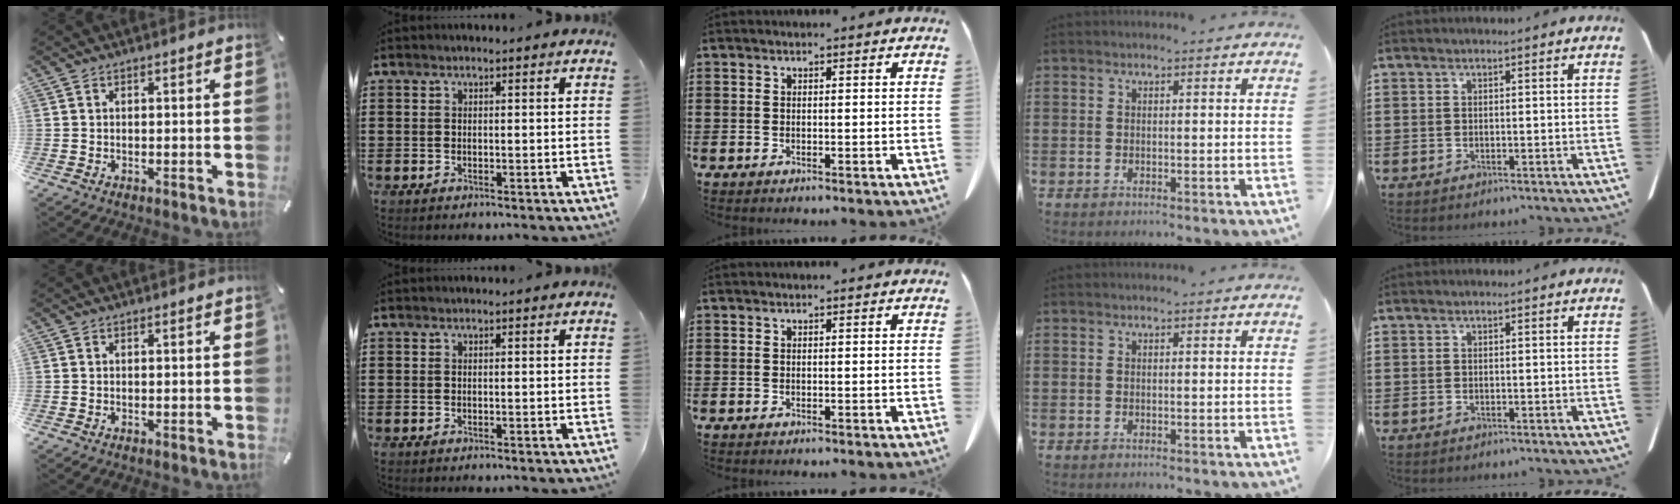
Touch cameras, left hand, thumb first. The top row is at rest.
{}